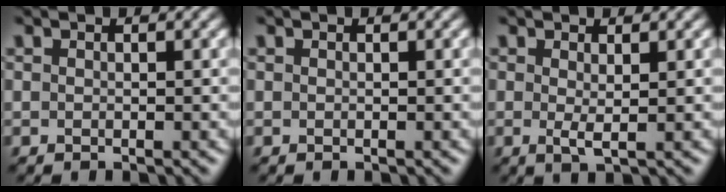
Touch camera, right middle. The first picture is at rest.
{"total": 0.0}
{"total": 1.3, "force": [0.2, 0.2, 1.3], "torque": [-0.023, -0.004, 0.004]}